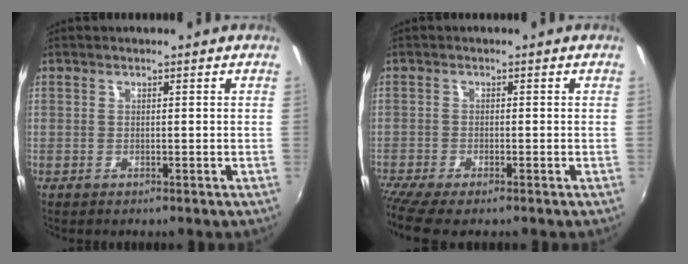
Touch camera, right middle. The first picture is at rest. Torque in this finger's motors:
{"motor_torque": [1.08, -1.05, 0.22, 0.16]}